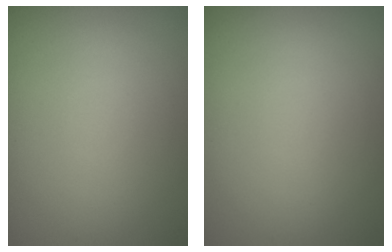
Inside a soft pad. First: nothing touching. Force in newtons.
{"total": 0.0}